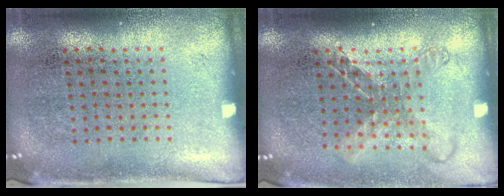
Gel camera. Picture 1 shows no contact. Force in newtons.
{"total": 1.5, "press": 1.3, "slide": 0.9}